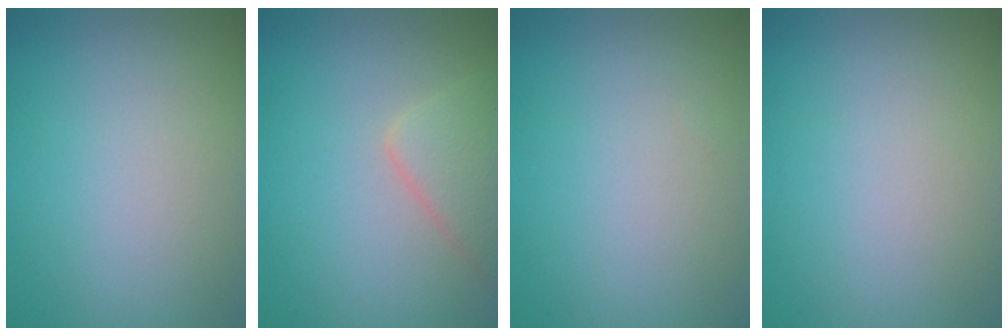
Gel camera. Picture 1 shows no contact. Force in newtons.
{"total": 3.3, "press": 3.3, "slide": 0.2}
{"total": 0.0}
{"total": 0.0}